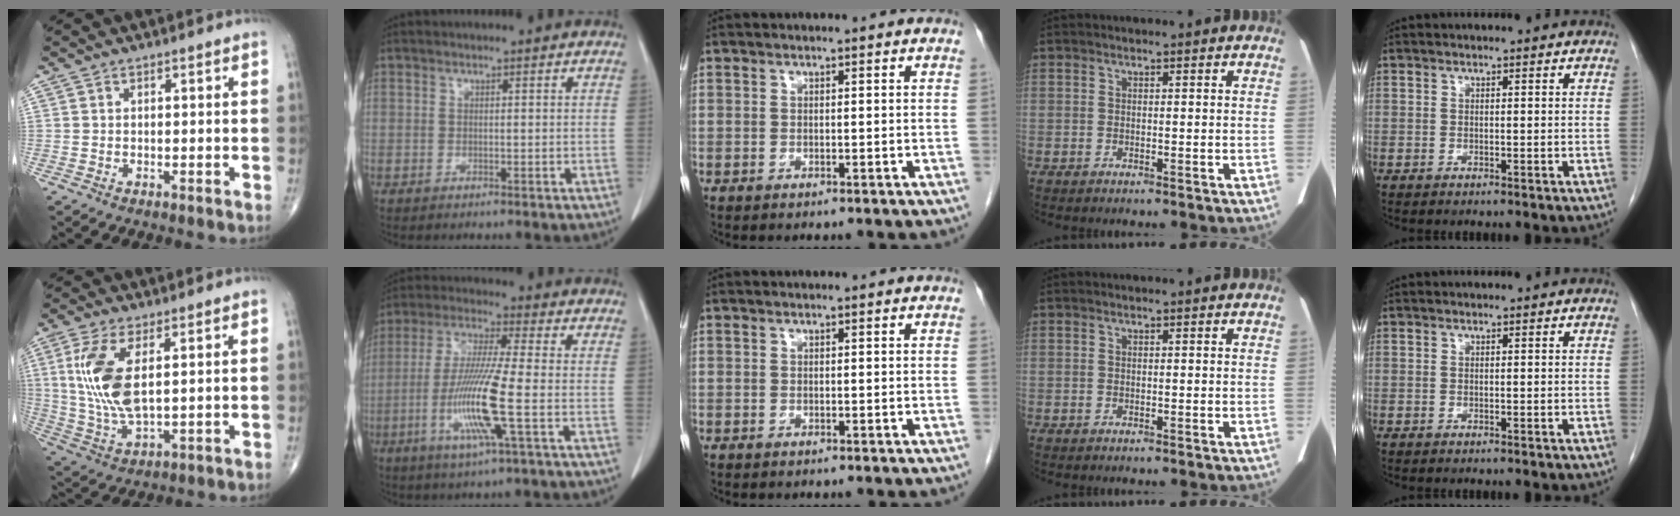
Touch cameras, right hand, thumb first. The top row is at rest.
{"thumb": {"total": 12.1, "force": [2.6, 5.0, 10.7], "torque": [-0.238, -0.012, 0.060]}, "index": {"total": 11.9, "force": [-3.3, -0.4, 11.5], "torque": [-0.237, -0.017, -0.071]}}